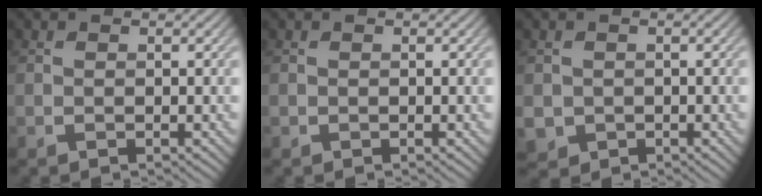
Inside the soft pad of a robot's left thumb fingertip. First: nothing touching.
{"total": 0.0}
{"total": 2.4, "force": [-0.4, 2.3, 0.5], "torque": [-0.021, -0.017, -0.007]}